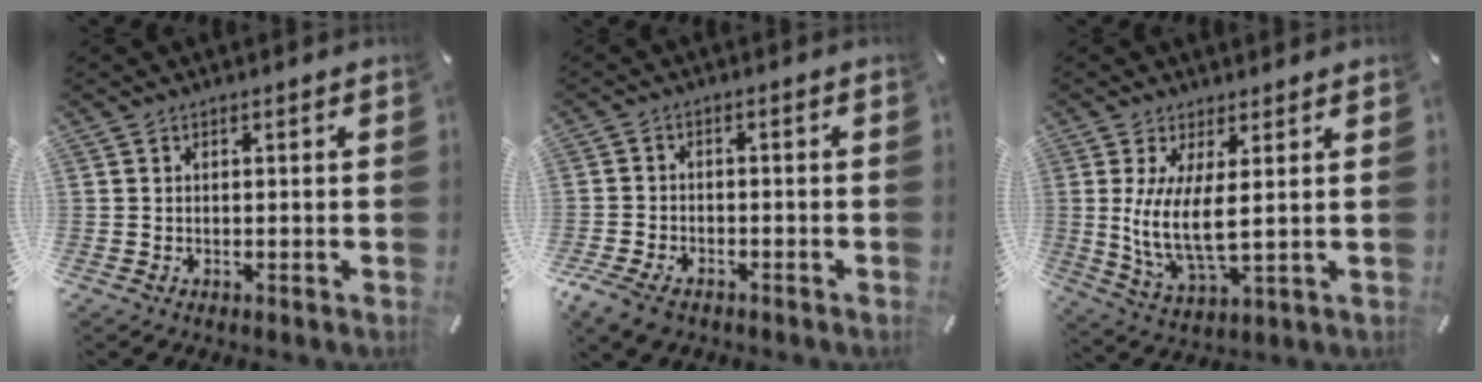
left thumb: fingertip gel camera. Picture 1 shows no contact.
{"total": 4.8, "force": [-3.2, 2.8, 2.2], "torque": [-0.058, 0.014, -0.065]}
{"total": 9.4, "force": [1.7, 2.8, 8.8], "torque": [-0.197, -0.017, 0.029]}